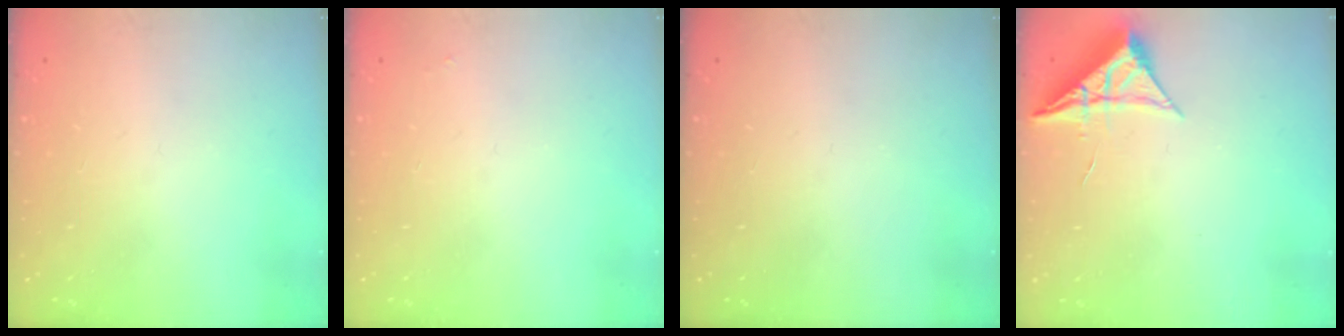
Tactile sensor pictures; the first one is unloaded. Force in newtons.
{"total": 1.9, "press": 1.9, "slide": 0.3}
{"total": 0.0}
{"total": 6.6, "press": 6.6, "slide": 0.2}